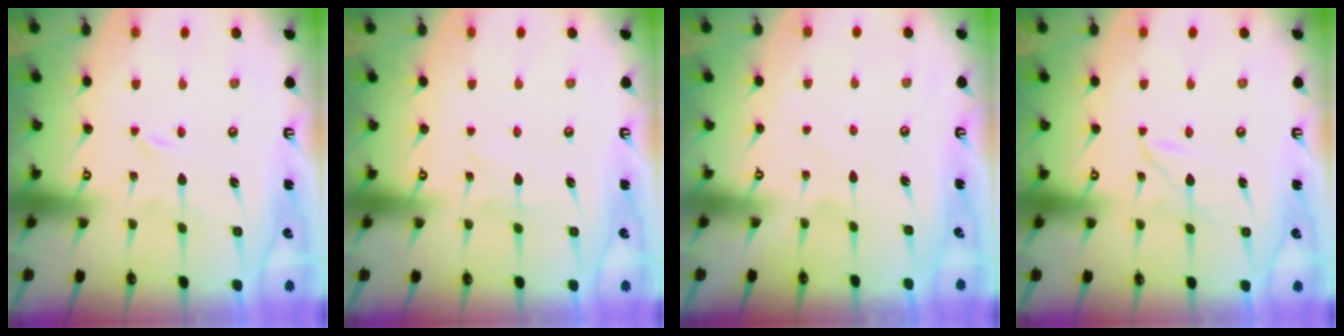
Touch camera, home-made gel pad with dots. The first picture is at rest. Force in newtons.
{"total": 2.9, "press": 2.9, "slide": 0.4}
{"total": 2.6, "press": 2.6, "slide": 0.4}
{"total": 1.9, "press": 1.9, "slide": 0.2}